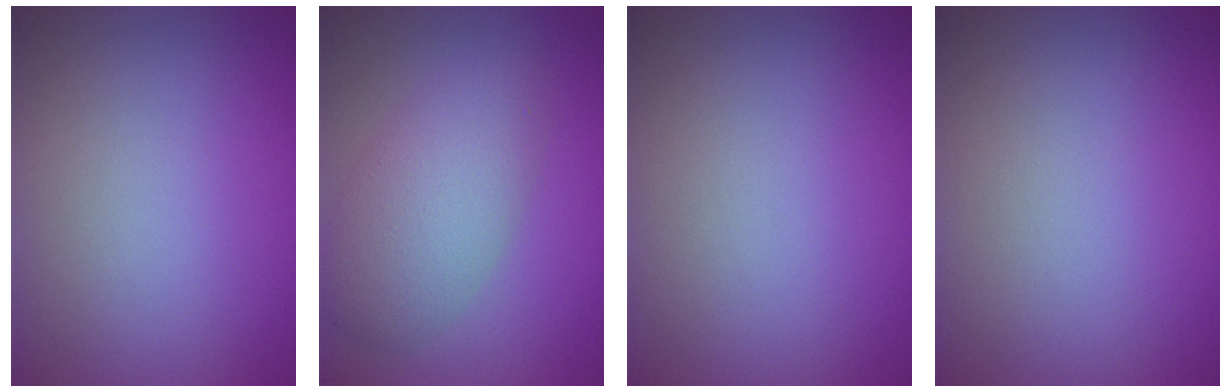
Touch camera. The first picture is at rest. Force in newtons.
{"total": 5.4, "press": 5.4, "slide": 0.3}
{"total": 0.0}
{"total": 0.0}